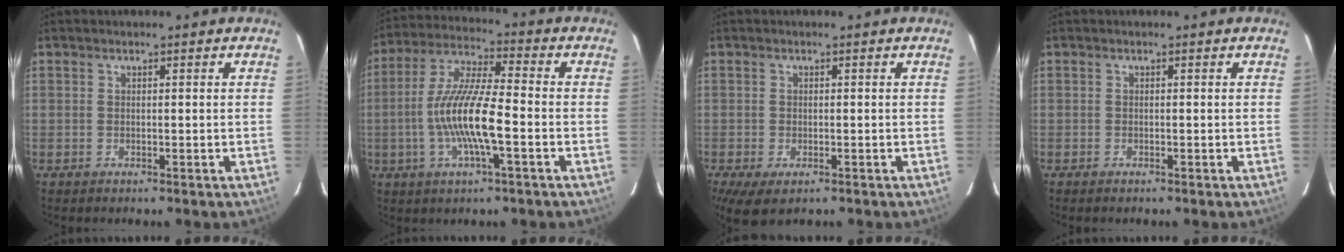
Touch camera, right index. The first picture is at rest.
{"total": 13.1, "force": [-3.2, 2.1, 12.5], "torque": [-0.253, 0.000, -0.063]}
{"total": 5.7, "force": [-3.0, 2.7, 3.9], "torque": [-0.078, -0.026, -0.047]}
{"total": 0.6, "force": [-0.5, 0.2, 0.1], "torque": [-0.001, -0.002, -0.011]}